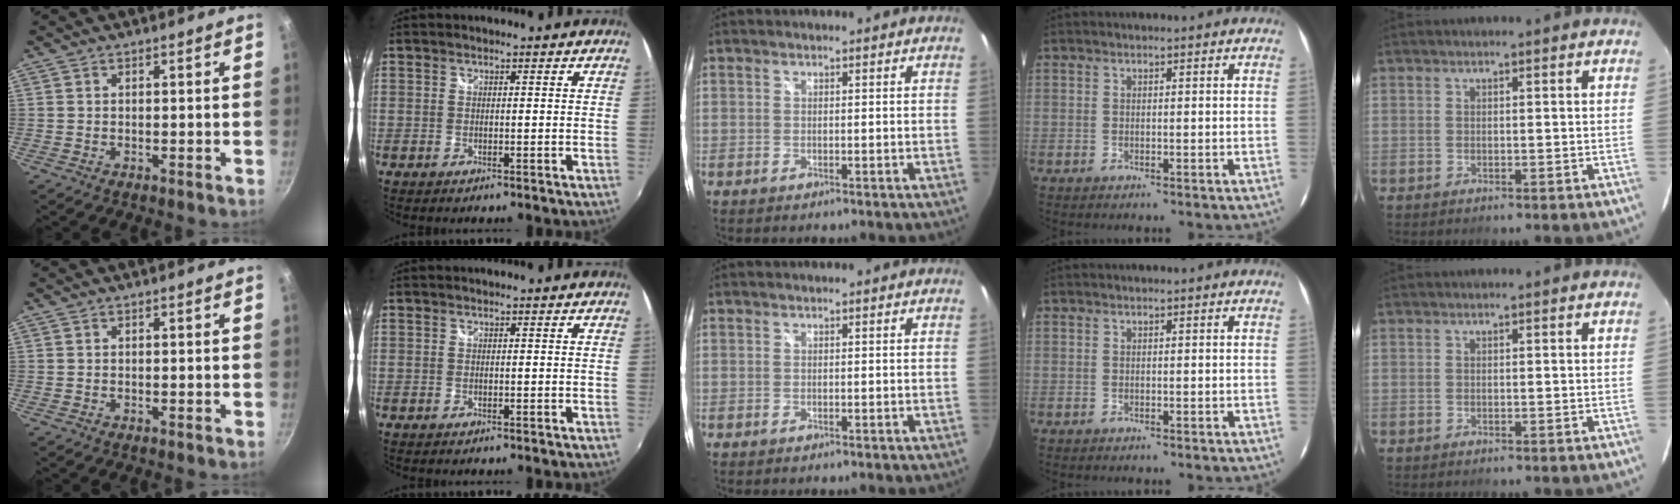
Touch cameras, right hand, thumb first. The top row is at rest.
{}